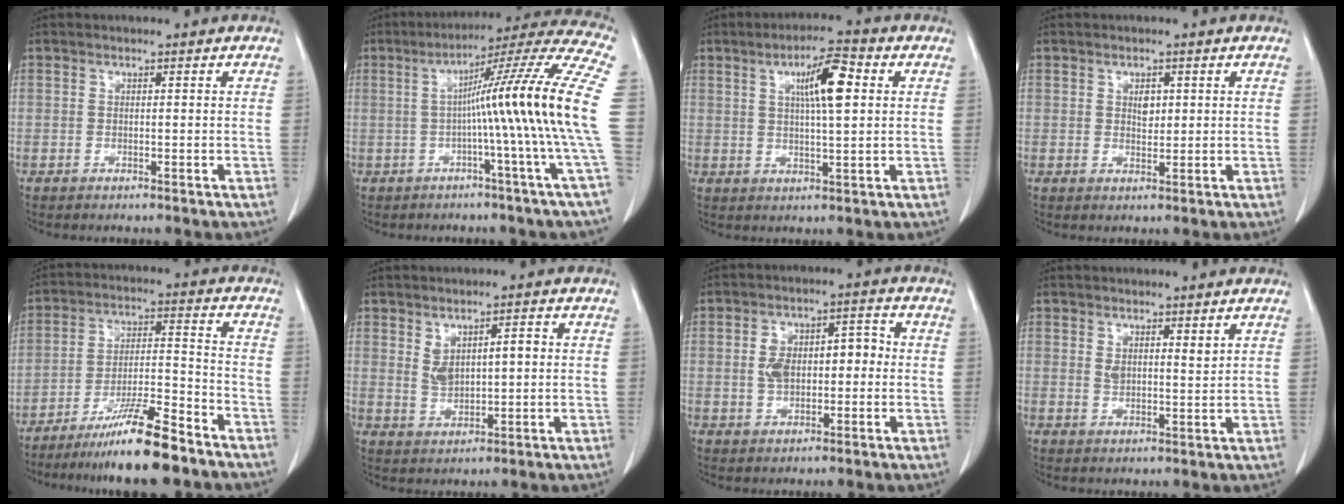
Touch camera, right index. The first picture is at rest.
{"total": 17.5, "force": [-1.3, -3.1, 17.1], "torque": [-0.231, 0.015, -0.034]}
{"total": 7.9, "force": [2.3, 1.0, 7.5], "torque": [-0.126, 0.010, 0.037]}
{"total": 2.0, "force": [0.6, 1.3, 1.4], "torque": [-0.021, -0.003, 0.011]}
{"total": 11.8, "force": [-9.0, 0.5, 7.5], "torque": [-0.129, -0.013, -0.157]}
{"total": 5.0, "force": [1.3, 2.4, 4.2], "torque": [-0.078, 0.012, 0.035]}
{"total": 7.5, "force": [0.0, 4.4, 6.0], "torque": [-0.107, 0.035, 0.004]}
{"total": 2.9, "force": [1.8, 1.2, 1.9], "torque": [-0.036, -0.003, 0.038]}